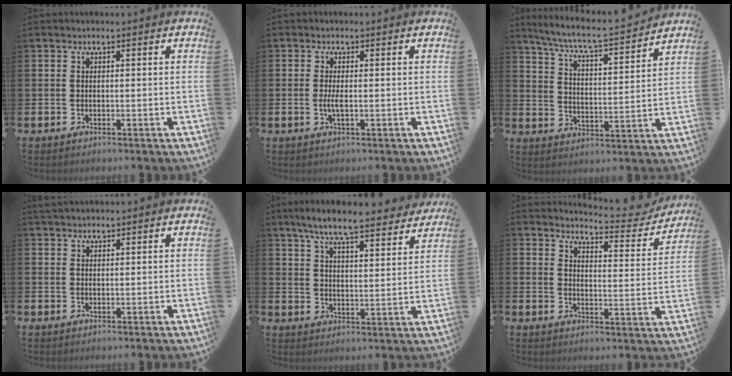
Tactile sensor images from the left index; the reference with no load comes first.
{"total": 1.8, "force": [-0.2, 0.4, 1.7], "torque": [-0.035, 0.000, -0.004]}
{"total": 7.0, "force": [6.6, 0.3, 2.5], "torque": [-0.075, -0.052, 0.108]}
{"total": 1.8, "force": [1.8, 0.5, 0.2], "torque": [0.007, -0.005, 0.030]}
{"total": 8.1, "force": [7.5, 0.8, 3.1], "torque": [-0.069, -0.047, 0.127]}
{"total": 5.2, "force": [5.1, 0.6, 1.0], "torque": [-0.017, -0.045, 0.080]}